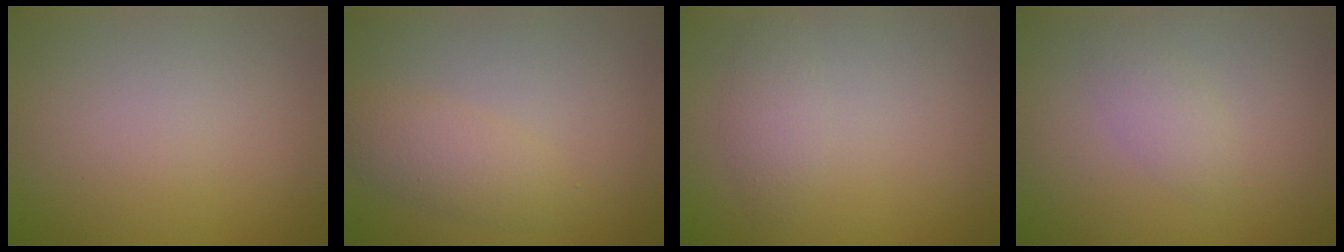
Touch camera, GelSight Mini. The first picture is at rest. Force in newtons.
{"total": 2.2, "press": 2.2, "slide": 0.1}
{"total": 1.5, "press": 1.5, "slide": 0.1}
{"total": 1.5, "press": 1.5, "slide": 0.1}